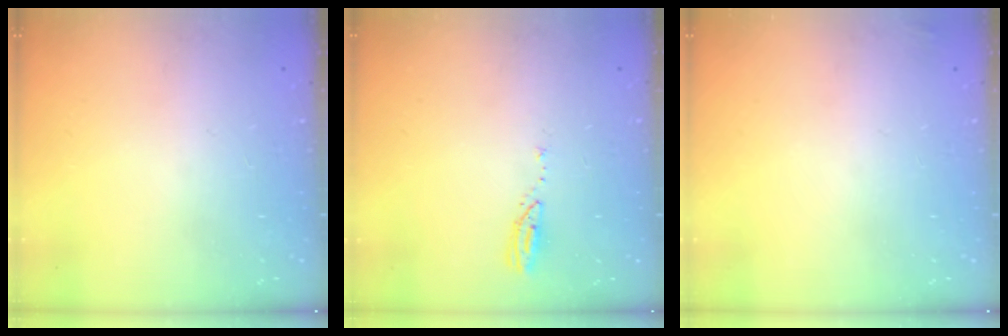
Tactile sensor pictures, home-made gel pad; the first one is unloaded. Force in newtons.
{"total": 3.7, "press": 3.7, "slide": 0.3}
{"total": 2.3, "press": 2.2, "slide": 0.8}